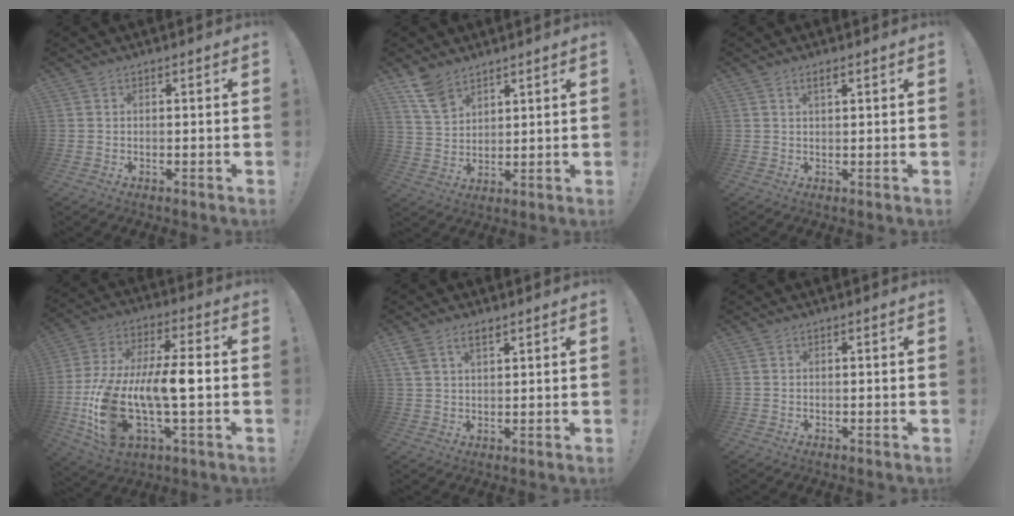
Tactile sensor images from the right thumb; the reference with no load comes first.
{"total": 8.7, "force": [6.2, 4.7, 3.9], "torque": [-0.079, -0.026, 0.125]}
{"total": 2.3, "force": [1.2, 0.7, 1.8], "torque": [-0.037, 0.002, 0.021]}
{"total": 19.9, "force": [-4.1, 8.2, 17.7], "torque": [-0.372, 0.004, -0.063]}
{"total": 4.6, "force": [2.8, 2.4, 2.8], "torque": [-0.050, -0.008, 0.053]}
{"total": 0.0}